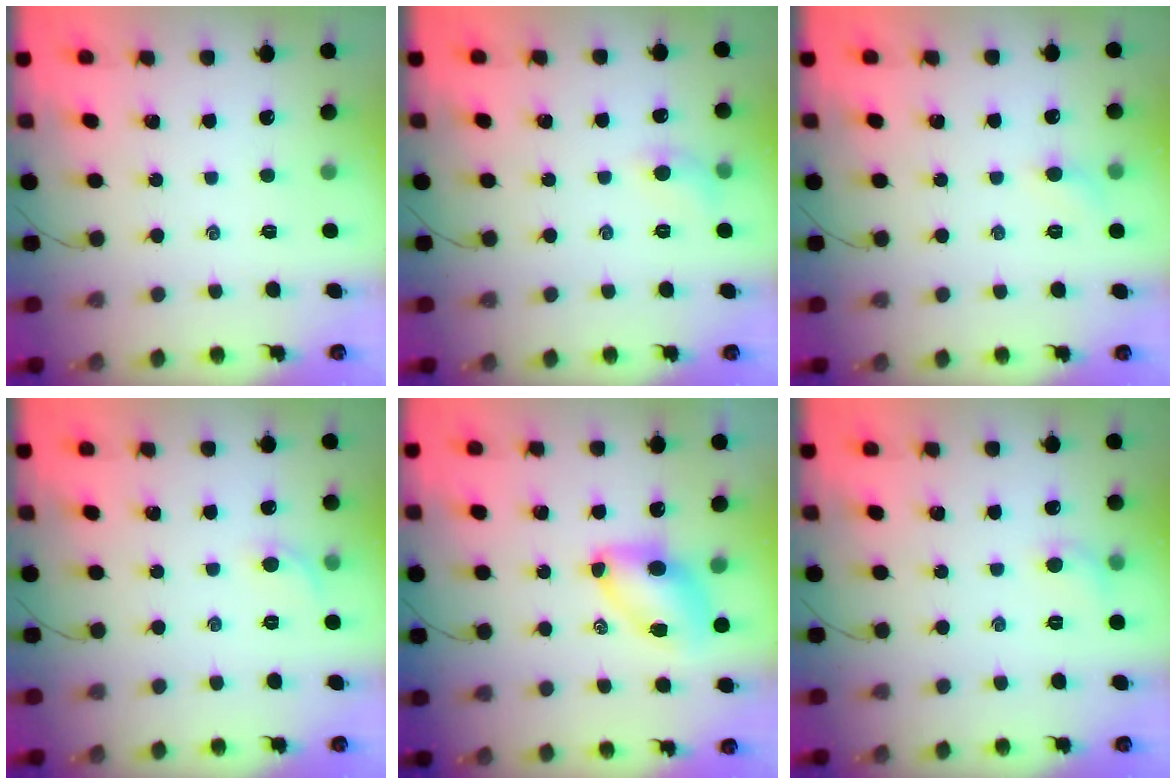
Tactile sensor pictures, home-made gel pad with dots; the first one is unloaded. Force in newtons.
{"total": 5.9, "press": 5.7, "slide": 1.6}
{"total": 4.8, "press": 4.5, "slide": 1.5}
{"total": 4.2, "press": 3.9, "slide": 1.4}
{"total": 7.6, "press": 7.6, "slide": 0.8}
{"total": 4.7, "press": 4.5, "slide": 1.5}